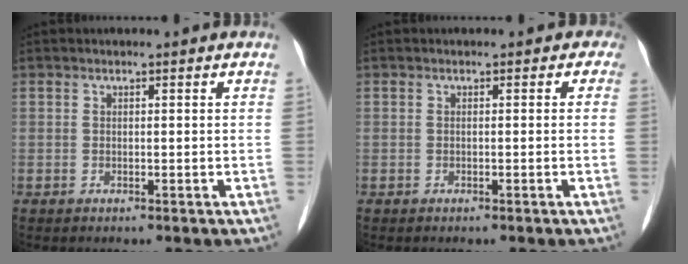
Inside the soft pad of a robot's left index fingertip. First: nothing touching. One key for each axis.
{"total": 0.8, "fx": -0.2, "fy": 0.7, "fz": 0.1, "tx": 0.012, "ty": 0.008, "tz": -0.013}